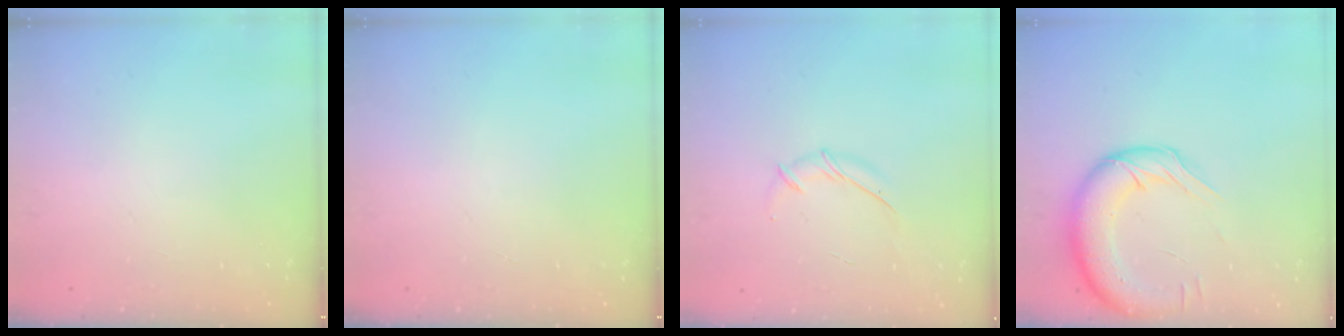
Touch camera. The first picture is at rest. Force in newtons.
{"total": 0.0}
{"total": 6.1, "press": 6.0, "slide": 1.1}
{"total": 15.7, "press": 15.3, "slide": 3.6}